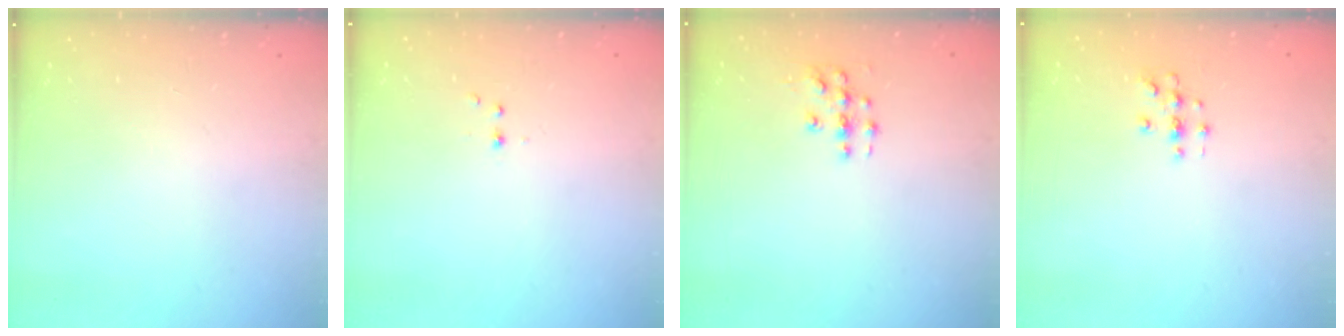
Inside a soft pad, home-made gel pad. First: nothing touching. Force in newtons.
{"total": 2.2, "press": 1.9, "slide": 1.2}
{"total": 4.2, "press": 4.2, "slide": 0.1}
{"total": 3.0, "press": 3.0, "slide": 0.3}